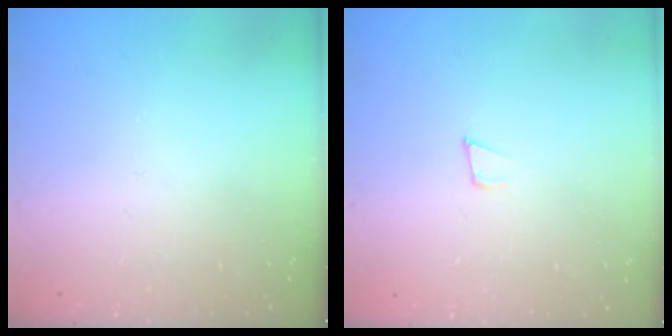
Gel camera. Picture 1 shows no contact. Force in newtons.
{"total": 4.3, "press": 4.2, "slide": 1.0}